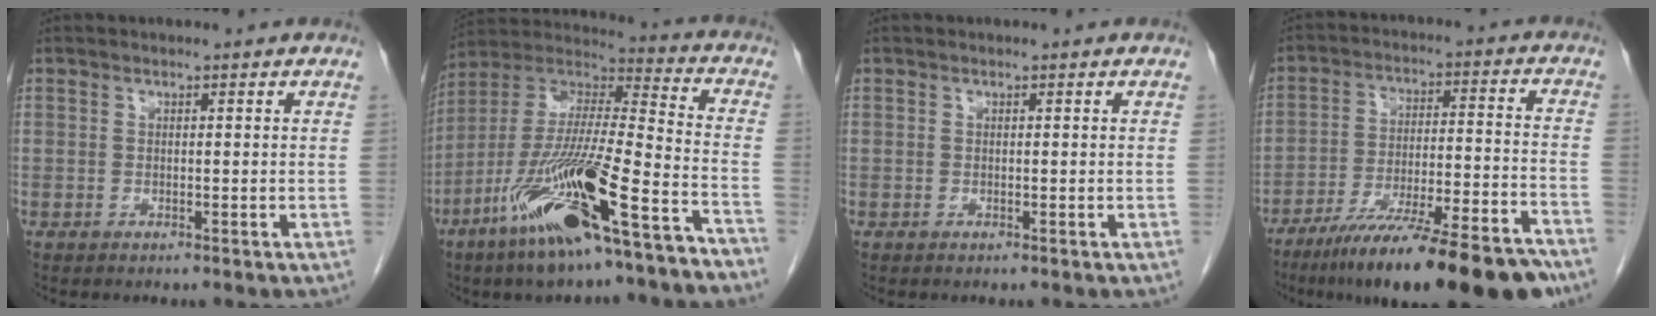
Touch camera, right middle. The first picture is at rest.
{"total": 22.5, "force": [-13.7, 3.1, 17.5], "torque": [-0.323, -0.024, -0.242]}
{"total": 0.0}
{"total": 22.7, "force": [-17.5, 1.6, 14.3], "torque": [-0.167, -0.012, -0.281]}